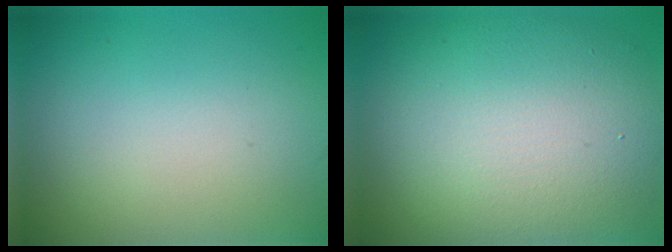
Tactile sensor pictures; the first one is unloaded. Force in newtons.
{"total": 12.2, "press": 12.2, "slide": 0.3}